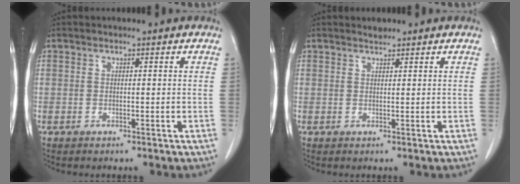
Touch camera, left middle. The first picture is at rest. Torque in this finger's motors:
{"motor_torque": [0.25, -0.25, -0.05, 0.00]}